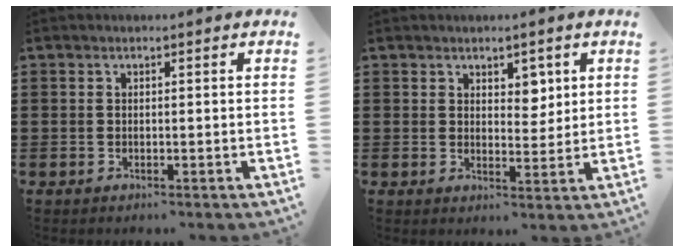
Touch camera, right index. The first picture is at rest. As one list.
[{"total": 3.5, "force": [2.2, 2.1, 1.7], "torque": [-0.016, 0.000, 0.034]}]